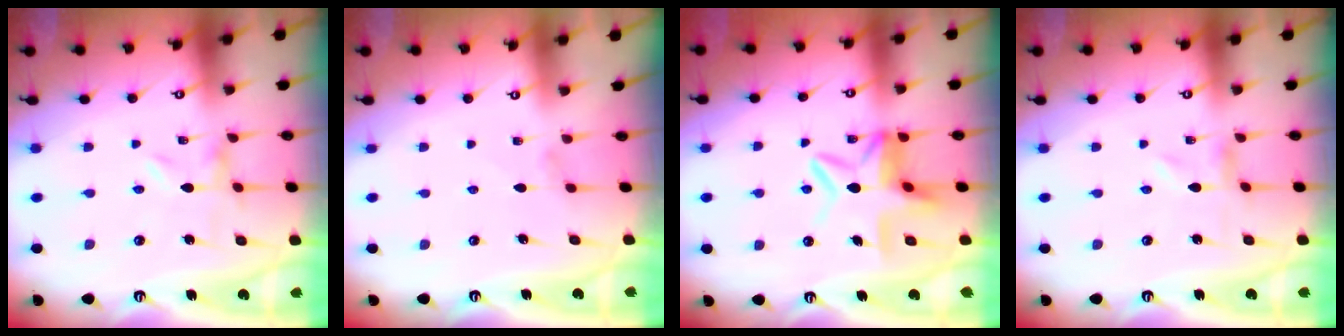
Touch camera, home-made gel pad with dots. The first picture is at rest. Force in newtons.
{"total": 0.5, "press": 0.4, "slide": 0.2}
{"total": 10.1, "press": 10.0, "slide": 1.1}
{"total": 0.0}